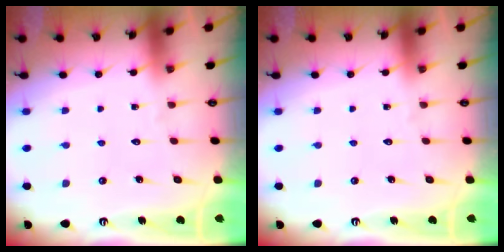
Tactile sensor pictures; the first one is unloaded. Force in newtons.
{"total": 0.0}